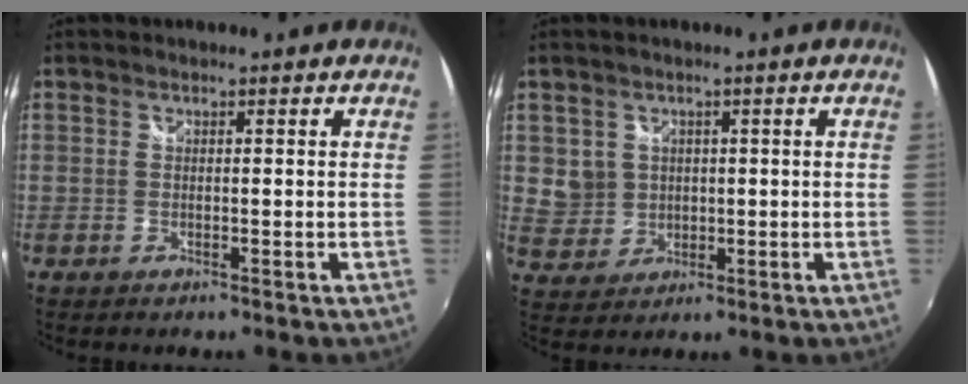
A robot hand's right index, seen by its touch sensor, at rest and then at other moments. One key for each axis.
{"total": 5.3, "fx": 0.9, "fy": 5.1, "fz": 1.0, "tx": -0.023, "ty": 0.006, "tz": 0.027}